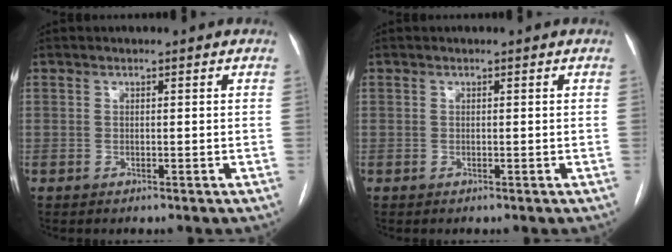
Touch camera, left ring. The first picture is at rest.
{"total": 0.0}